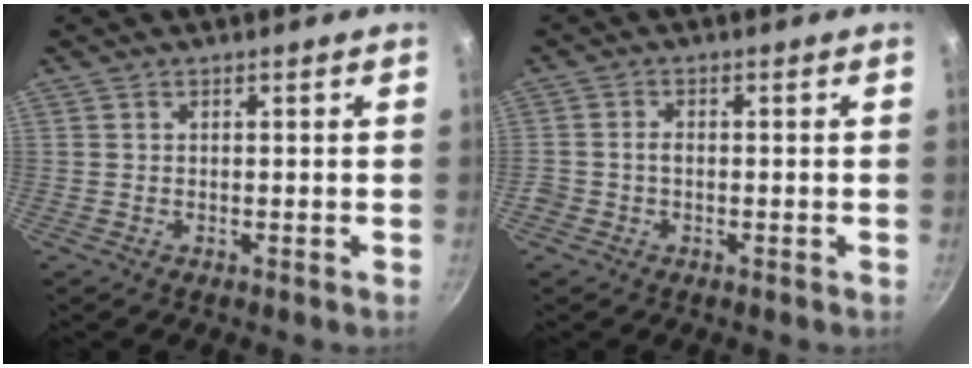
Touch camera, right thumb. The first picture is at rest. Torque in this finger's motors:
{"motor_torque": [0.40, 0.49, 0.39, -0.05, 0.19]}